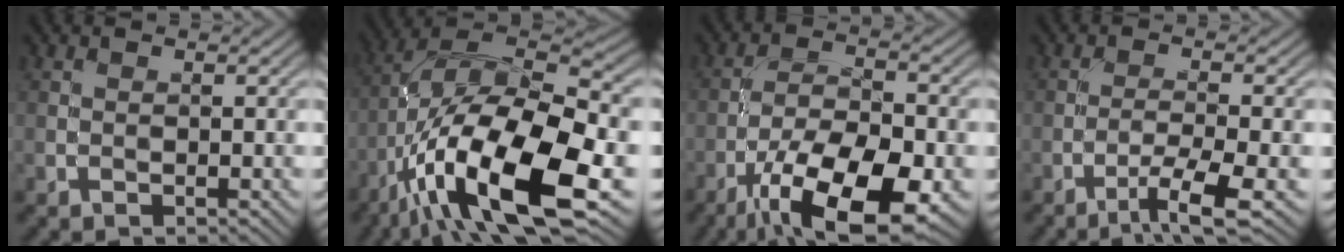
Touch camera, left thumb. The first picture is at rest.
{"total": 18.6, "force": [-7.8, 7.0, 15.4], "torque": [-0.292, -0.008, -0.137]}
{"total": 14.0, "force": [-7.8, 5.2, 10.5], "torque": [-0.192, -0.012, -0.137]}
{"total": 5.1, "force": [-3.0, 0.4, 4.1], "torque": [-0.072, 0.001, -0.056]}